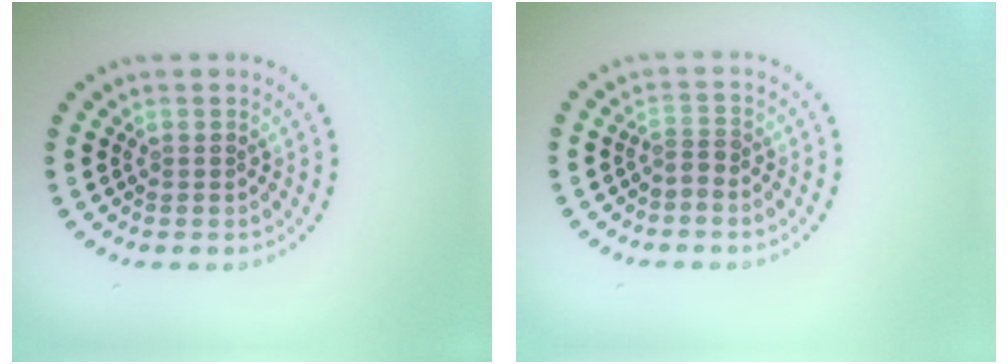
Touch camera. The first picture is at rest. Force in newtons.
{"total": 1.1, "press": 0.6, "slide": 0.9}